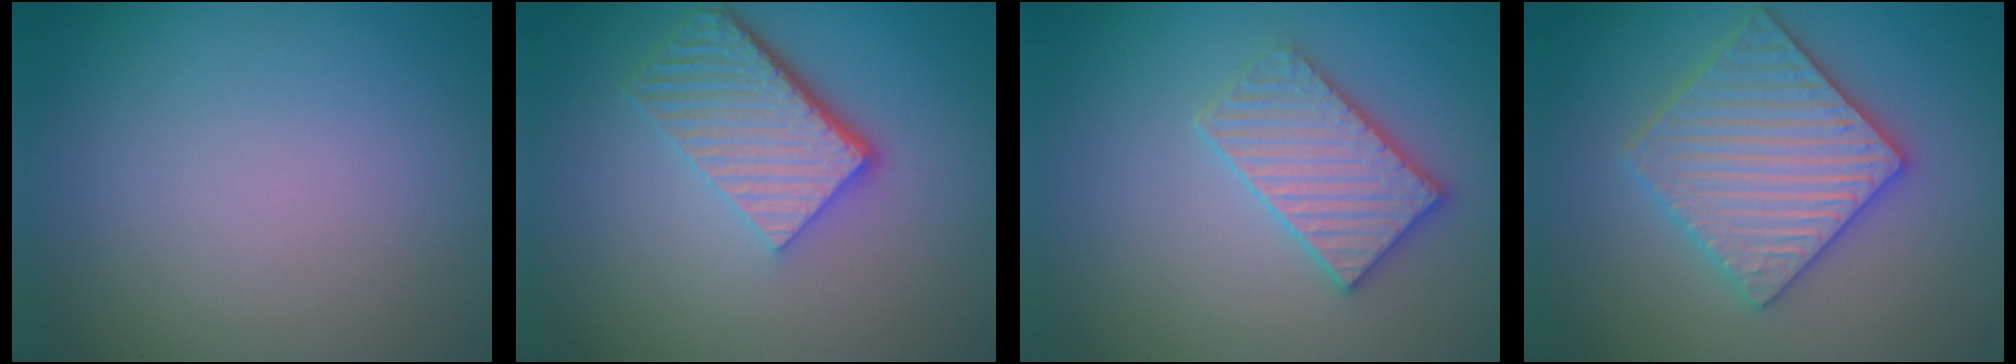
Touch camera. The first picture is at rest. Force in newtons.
{"total": 5.8, "press": 4.0, "slide": 4.2}
{"total": 3.4, "press": 3.4, "slide": 0.3}
{"total": 5.8, "press": 5.7, "slide": 1.1}